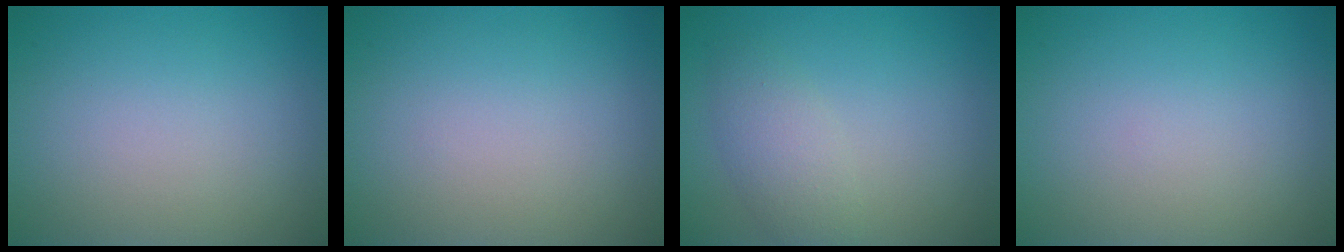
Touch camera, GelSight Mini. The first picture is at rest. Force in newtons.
{"total": 0.0}
{"total": 2.7, "press": 2.7, "slide": 0.1}
{"total": 0.0}